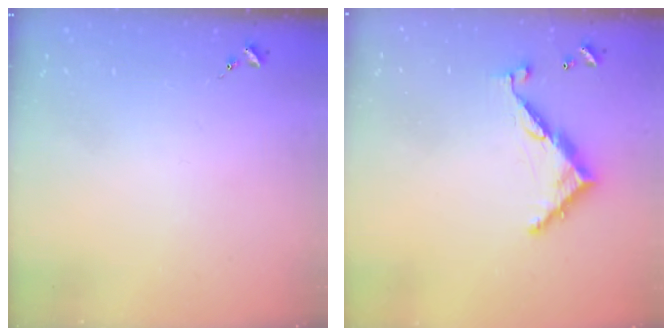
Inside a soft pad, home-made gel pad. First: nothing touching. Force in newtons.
{"total": 9.0, "press": 9.0, "slide": 0.8}